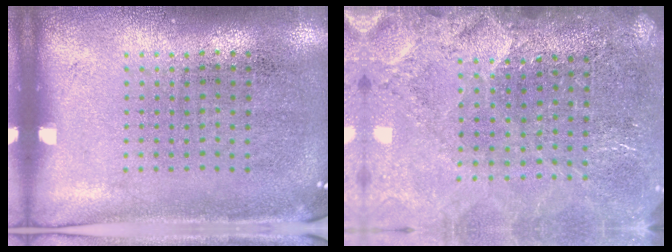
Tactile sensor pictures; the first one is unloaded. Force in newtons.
{"total": 3.3, "press": 3.0, "slide": 1.2}